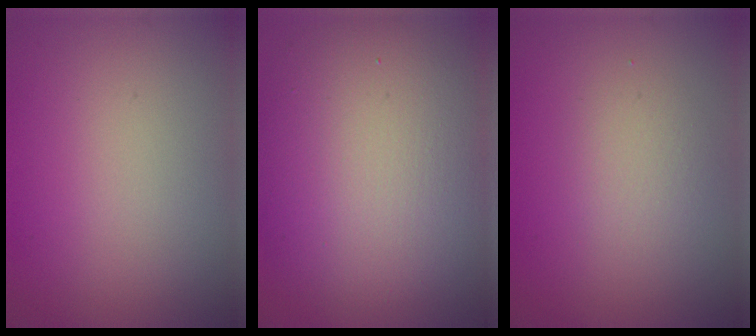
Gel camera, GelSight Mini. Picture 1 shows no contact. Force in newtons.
{"total": 12.6, "press": 12.6, "slide": 0.9}
{"total": 1.6, "press": 1.6, "slide": 0.2}